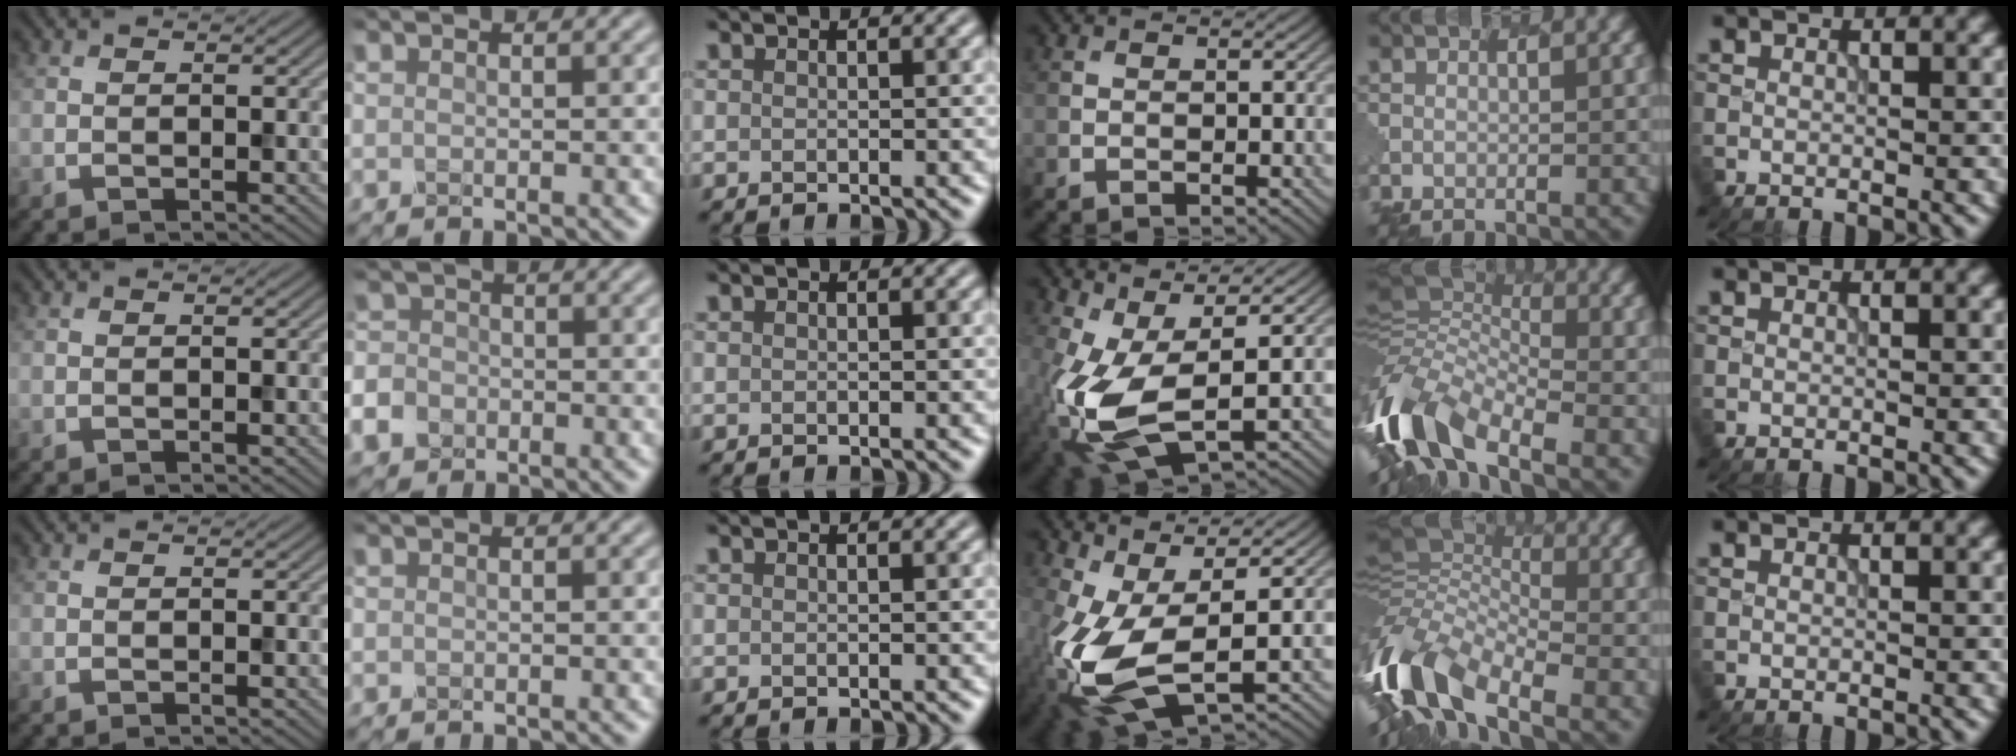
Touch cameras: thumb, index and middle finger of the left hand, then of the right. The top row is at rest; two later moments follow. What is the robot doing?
{"motion": "extract", "object": "pen bag"}